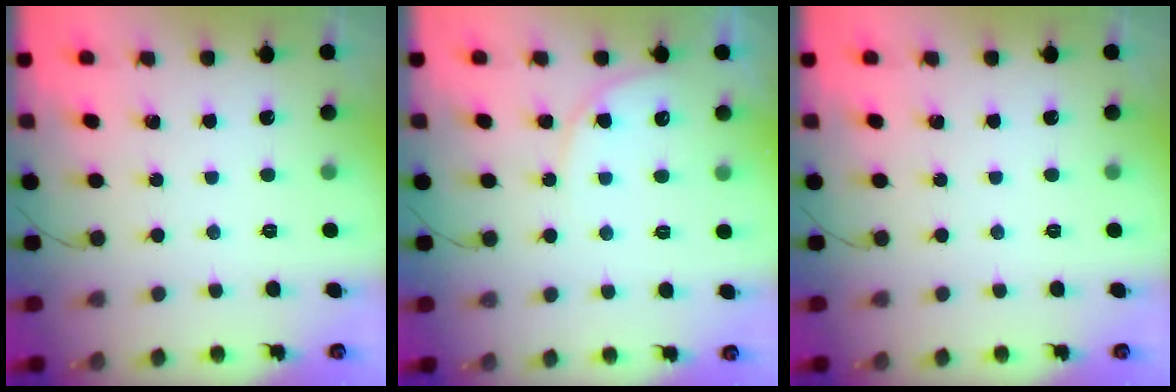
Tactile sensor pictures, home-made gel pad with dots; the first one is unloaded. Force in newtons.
{"total": 6.7, "press": 6.7, "slide": 0.3}
{"total": 0.0}